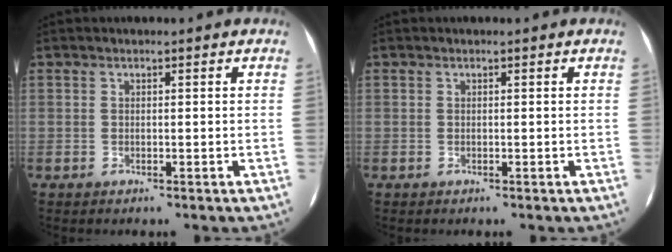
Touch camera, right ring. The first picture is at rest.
{"total": 0.0}